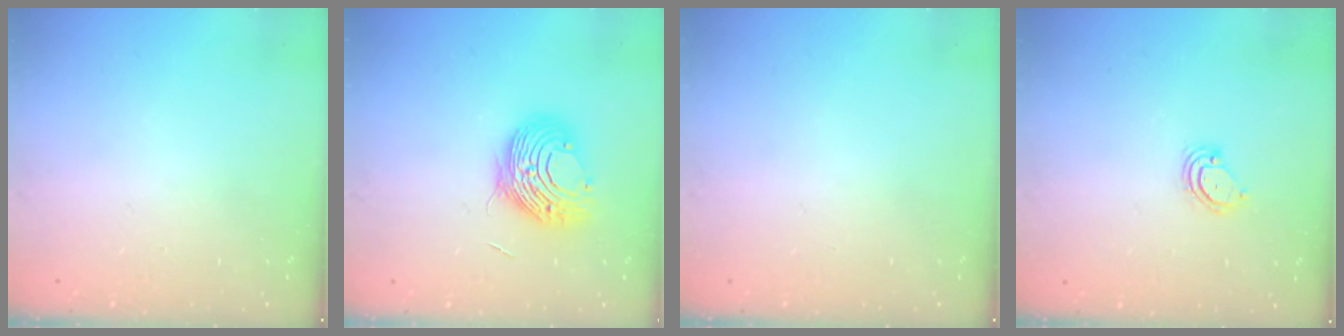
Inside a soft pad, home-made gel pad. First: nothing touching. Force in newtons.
{"total": 11.0, "press": 10.9, "slide": 1.1}
{"total": 0.0}
{"total": 4.3, "press": 4.3, "slide": 0.3}